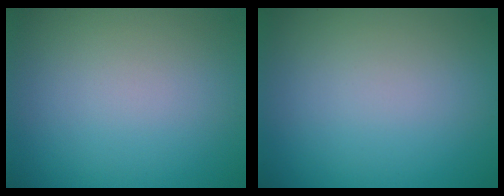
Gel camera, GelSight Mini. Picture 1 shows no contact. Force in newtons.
{"total": 0.0}